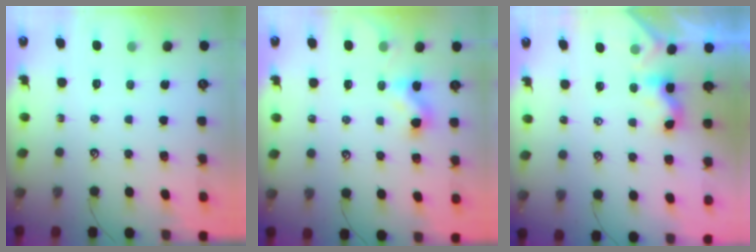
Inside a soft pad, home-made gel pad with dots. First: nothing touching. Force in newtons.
{"total": 3.2, "press": 3.2, "slide": 0.4}
{"total": 2.3, "press": 2.3, "slide": 0.1}